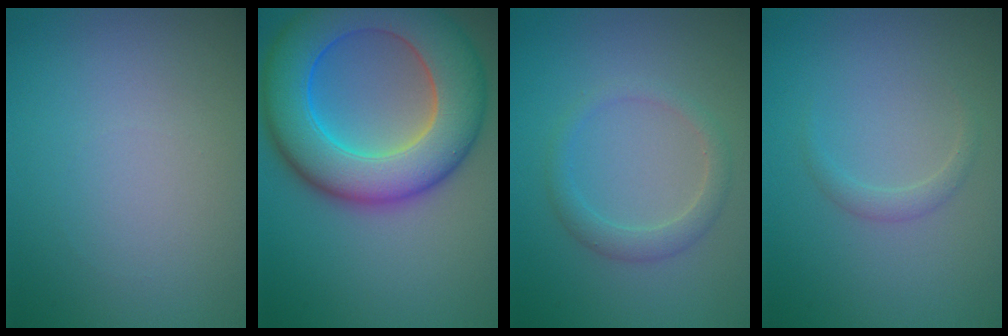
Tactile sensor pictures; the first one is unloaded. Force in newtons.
{"total": 11.3, "press": 11.3, "slide": 0.3}
{"total": 2.2, "press": 2.2, "slide": 0.2}
{"total": 1.1, "press": 1.1, "slide": 0.1}